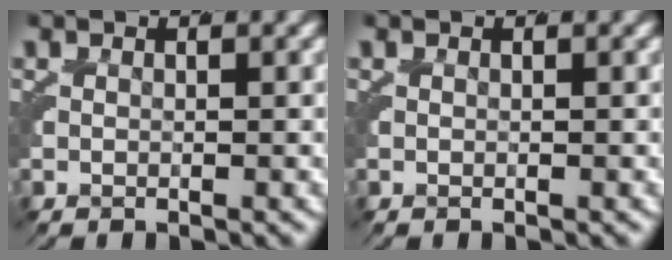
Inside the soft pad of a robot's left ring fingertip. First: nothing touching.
{"total": 0.0}